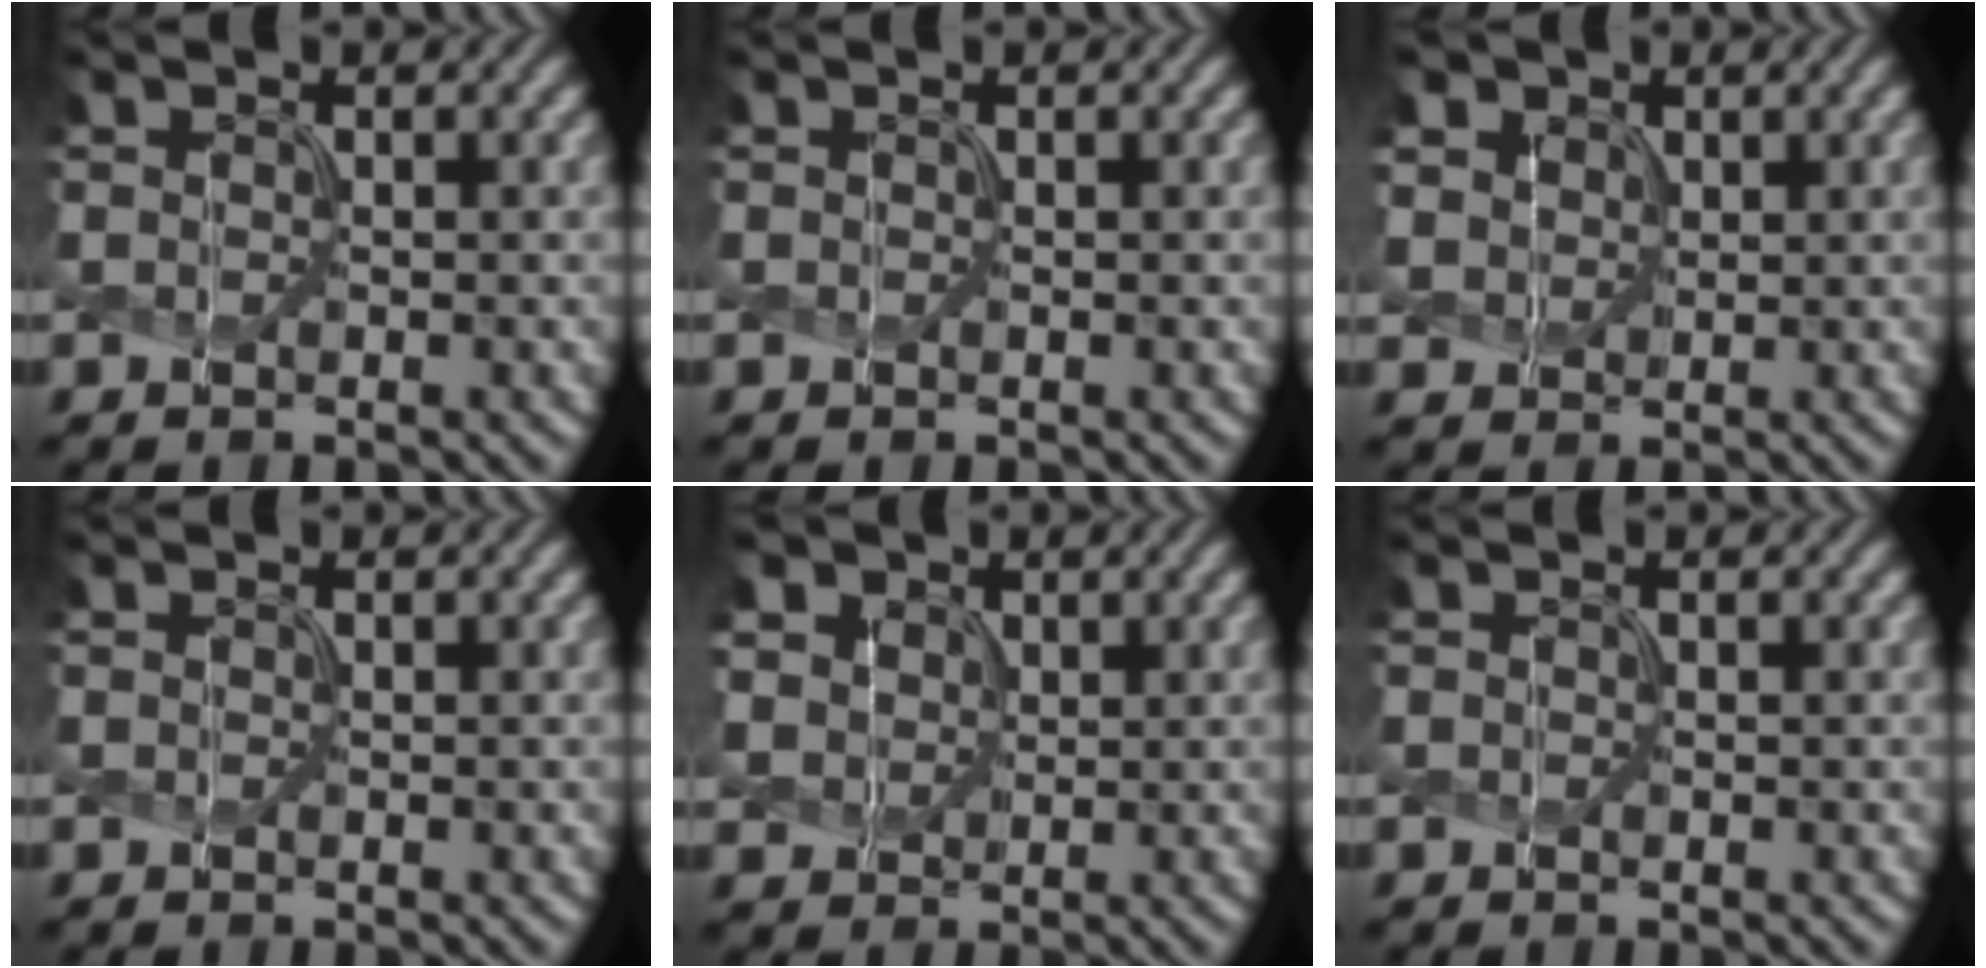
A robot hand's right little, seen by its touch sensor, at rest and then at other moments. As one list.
[{"total": 0.0}, {"total": 5.7, "force": [3.1, 4.2, 2.3], "torque": [-0.086, 0.005, 0.056]}, {"total": 0.0}, {"total": 6.5, "force": [3.5, 4.8, 2.7], "torque": [-0.095, 0.008, 0.060]}, {"total": 0.0}]